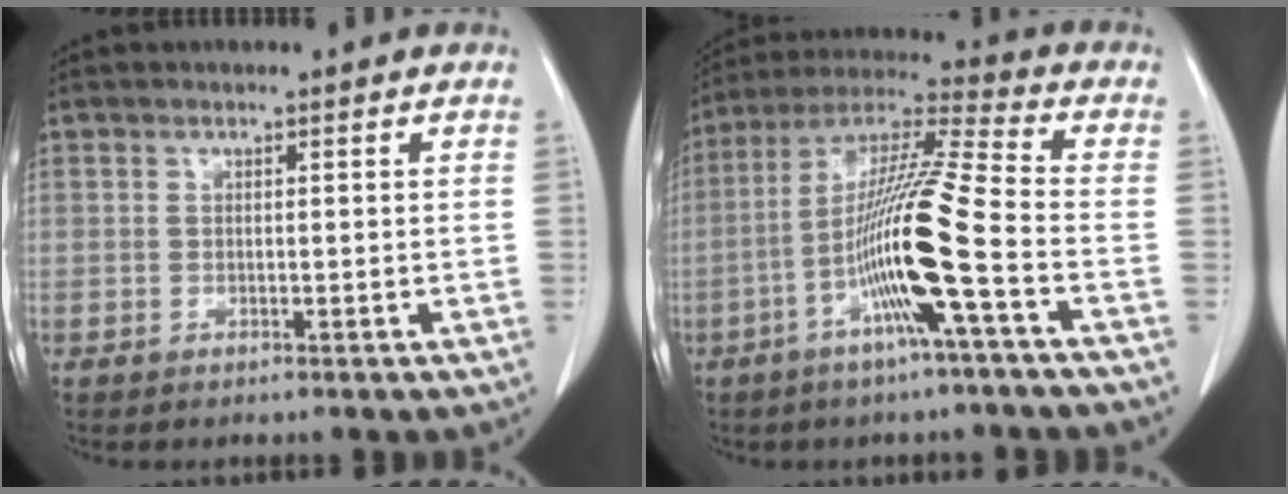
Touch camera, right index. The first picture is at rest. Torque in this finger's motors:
{"motor_torque": [2.14, 0.00, 1.05, 0.21]}